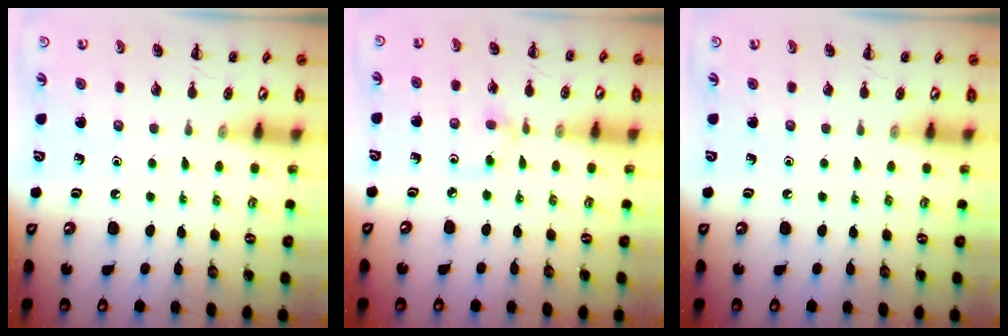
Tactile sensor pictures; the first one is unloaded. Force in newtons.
{"total": 3.0, "press": 2.8, "slide": 0.9}
{"total": 0.0}